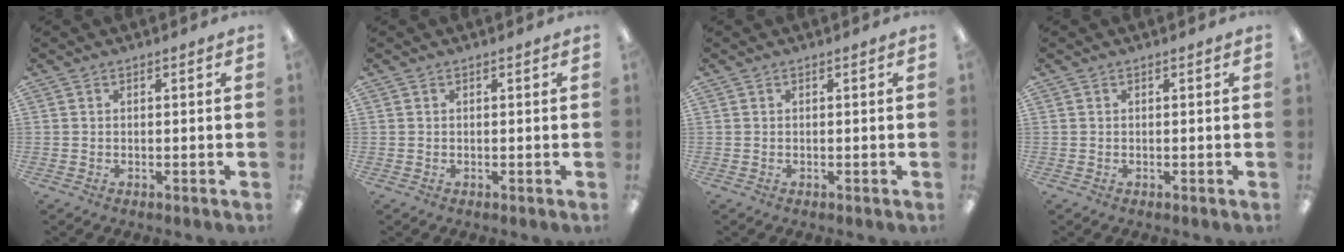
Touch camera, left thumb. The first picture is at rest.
{"total": 0.0}
{"total": 0.0}
{"total": 0.0}